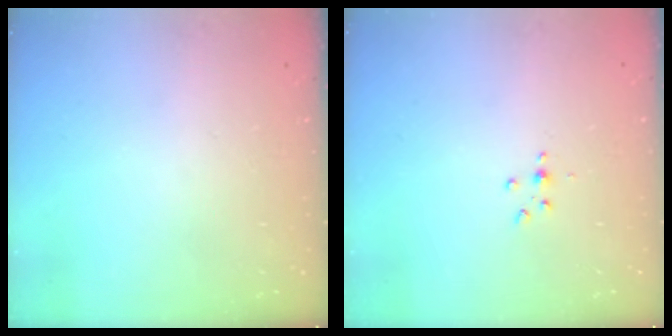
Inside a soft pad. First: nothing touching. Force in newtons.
{"total": 3.0, "press": 2.9, "slide": 0.4}